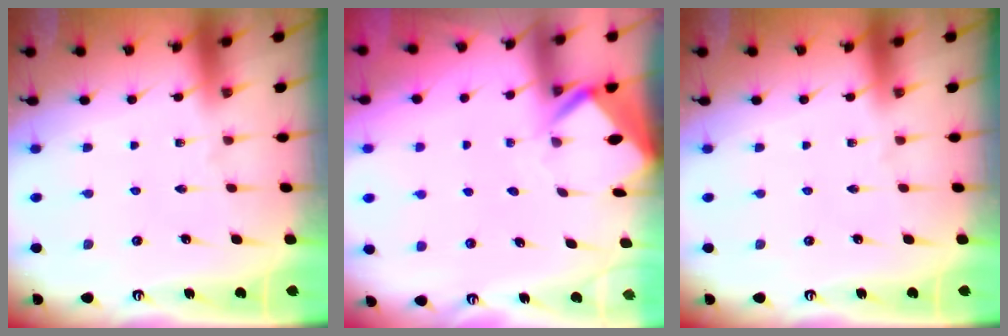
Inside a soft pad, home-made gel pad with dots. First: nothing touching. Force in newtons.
{"total": 3.3, "press": 3.2, "slide": 0.3}
{"total": 0.0}